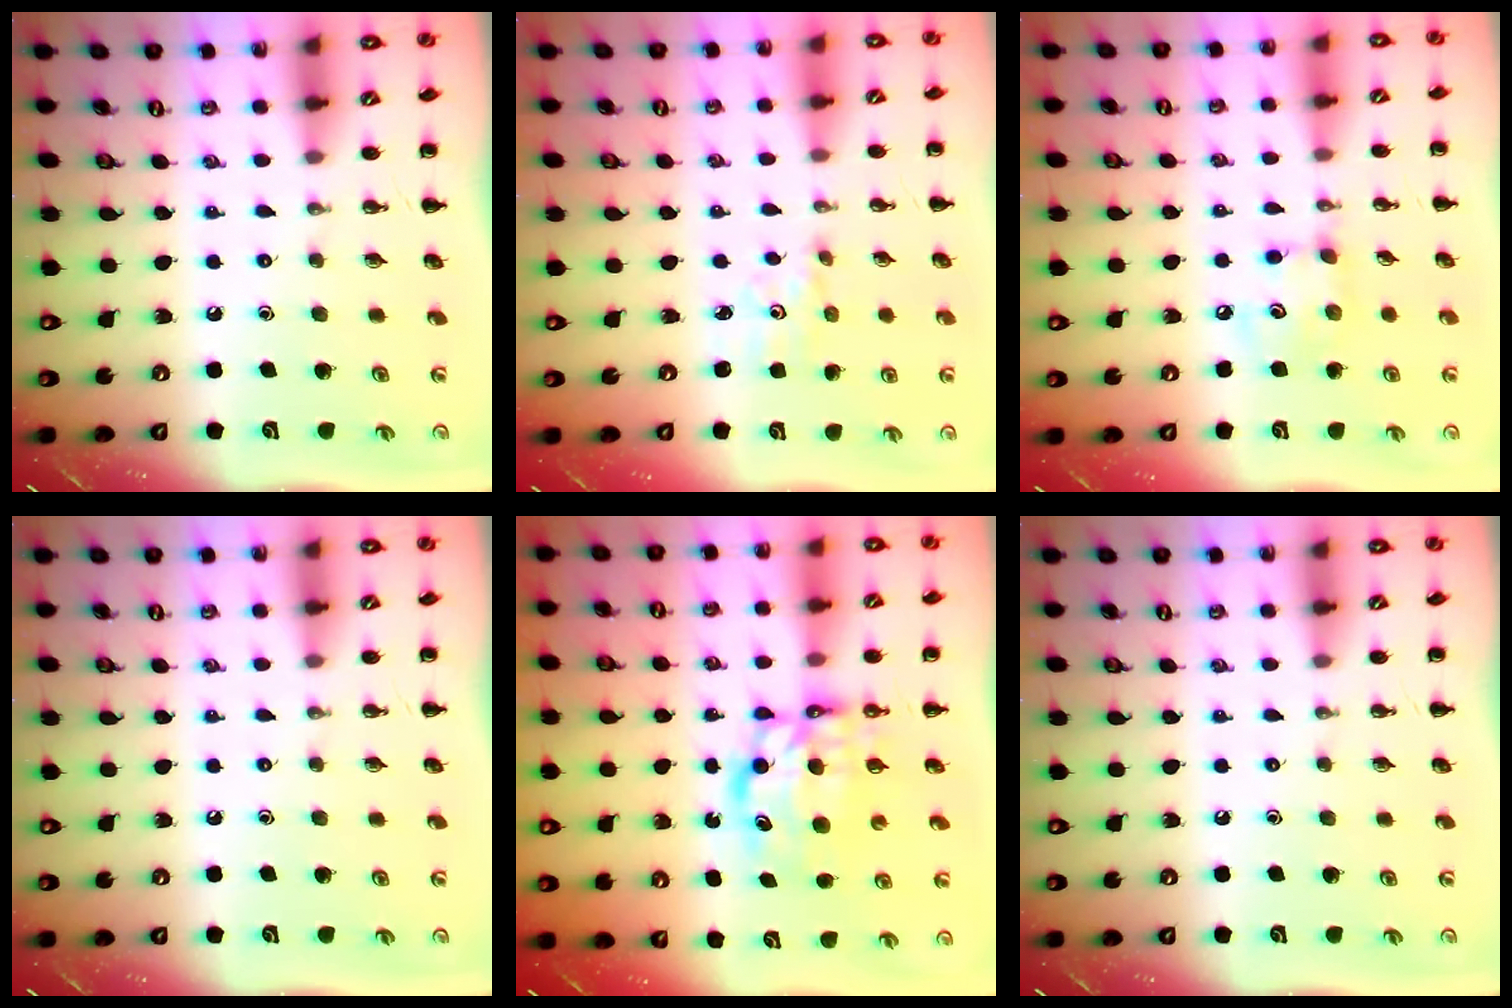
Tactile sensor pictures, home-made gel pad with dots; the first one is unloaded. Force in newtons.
{"total": 2.1, "press": 2.0, "slide": 0.7}
{"total": 6.0, "press": 6.0, "slide": 0.5}
{"total": 0.0}
{"total": 7.9, "press": 7.7, "slide": 1.4}
{"total": 0.0}